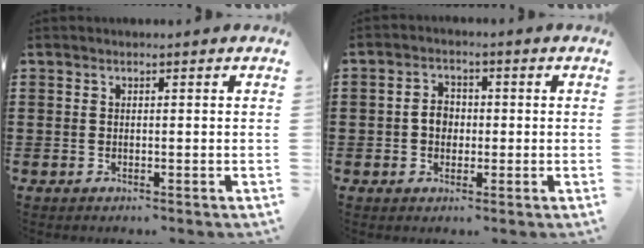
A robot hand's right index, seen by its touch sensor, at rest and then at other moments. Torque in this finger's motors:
{"motor_torque": [0.48, 0.46, 0.42, 0.09]}